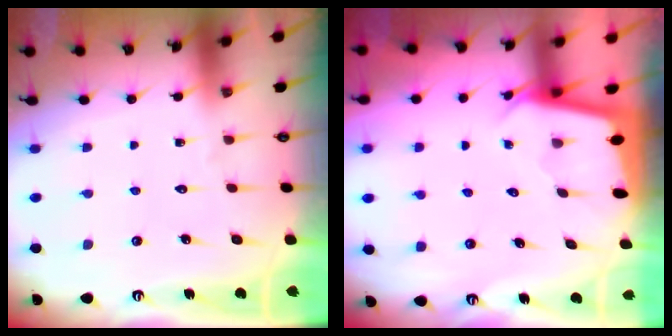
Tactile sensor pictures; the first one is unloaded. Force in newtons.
{"total": 2.0, "press": 2.0, "slide": 0.1}